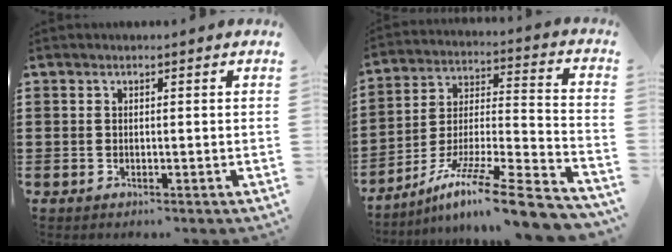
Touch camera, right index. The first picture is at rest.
{"total": 11.9, "force": [-9.0, 0.8, 7.7], "torque": [-0.121, 0.011, -0.171]}